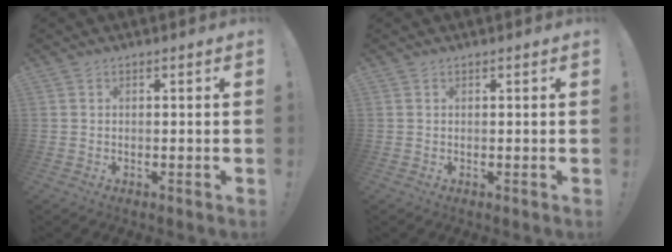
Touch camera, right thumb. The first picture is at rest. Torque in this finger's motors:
{"motor_torque": [0.01, 0.02, -0.03, 0.00, 0.00]}